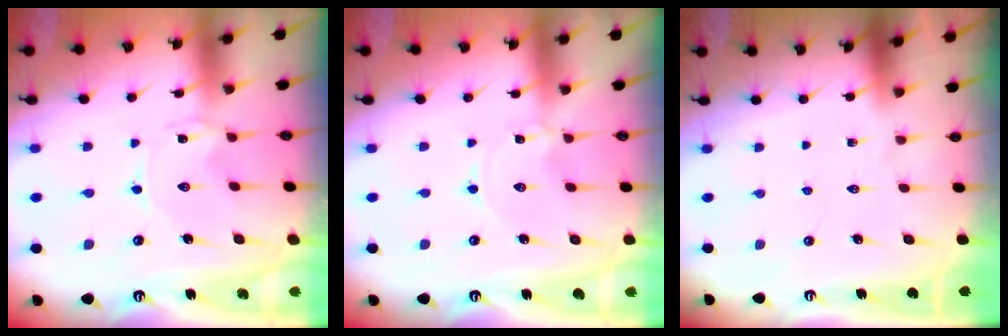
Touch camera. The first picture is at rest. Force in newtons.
{"total": 0.0}
{"total": 0.0}